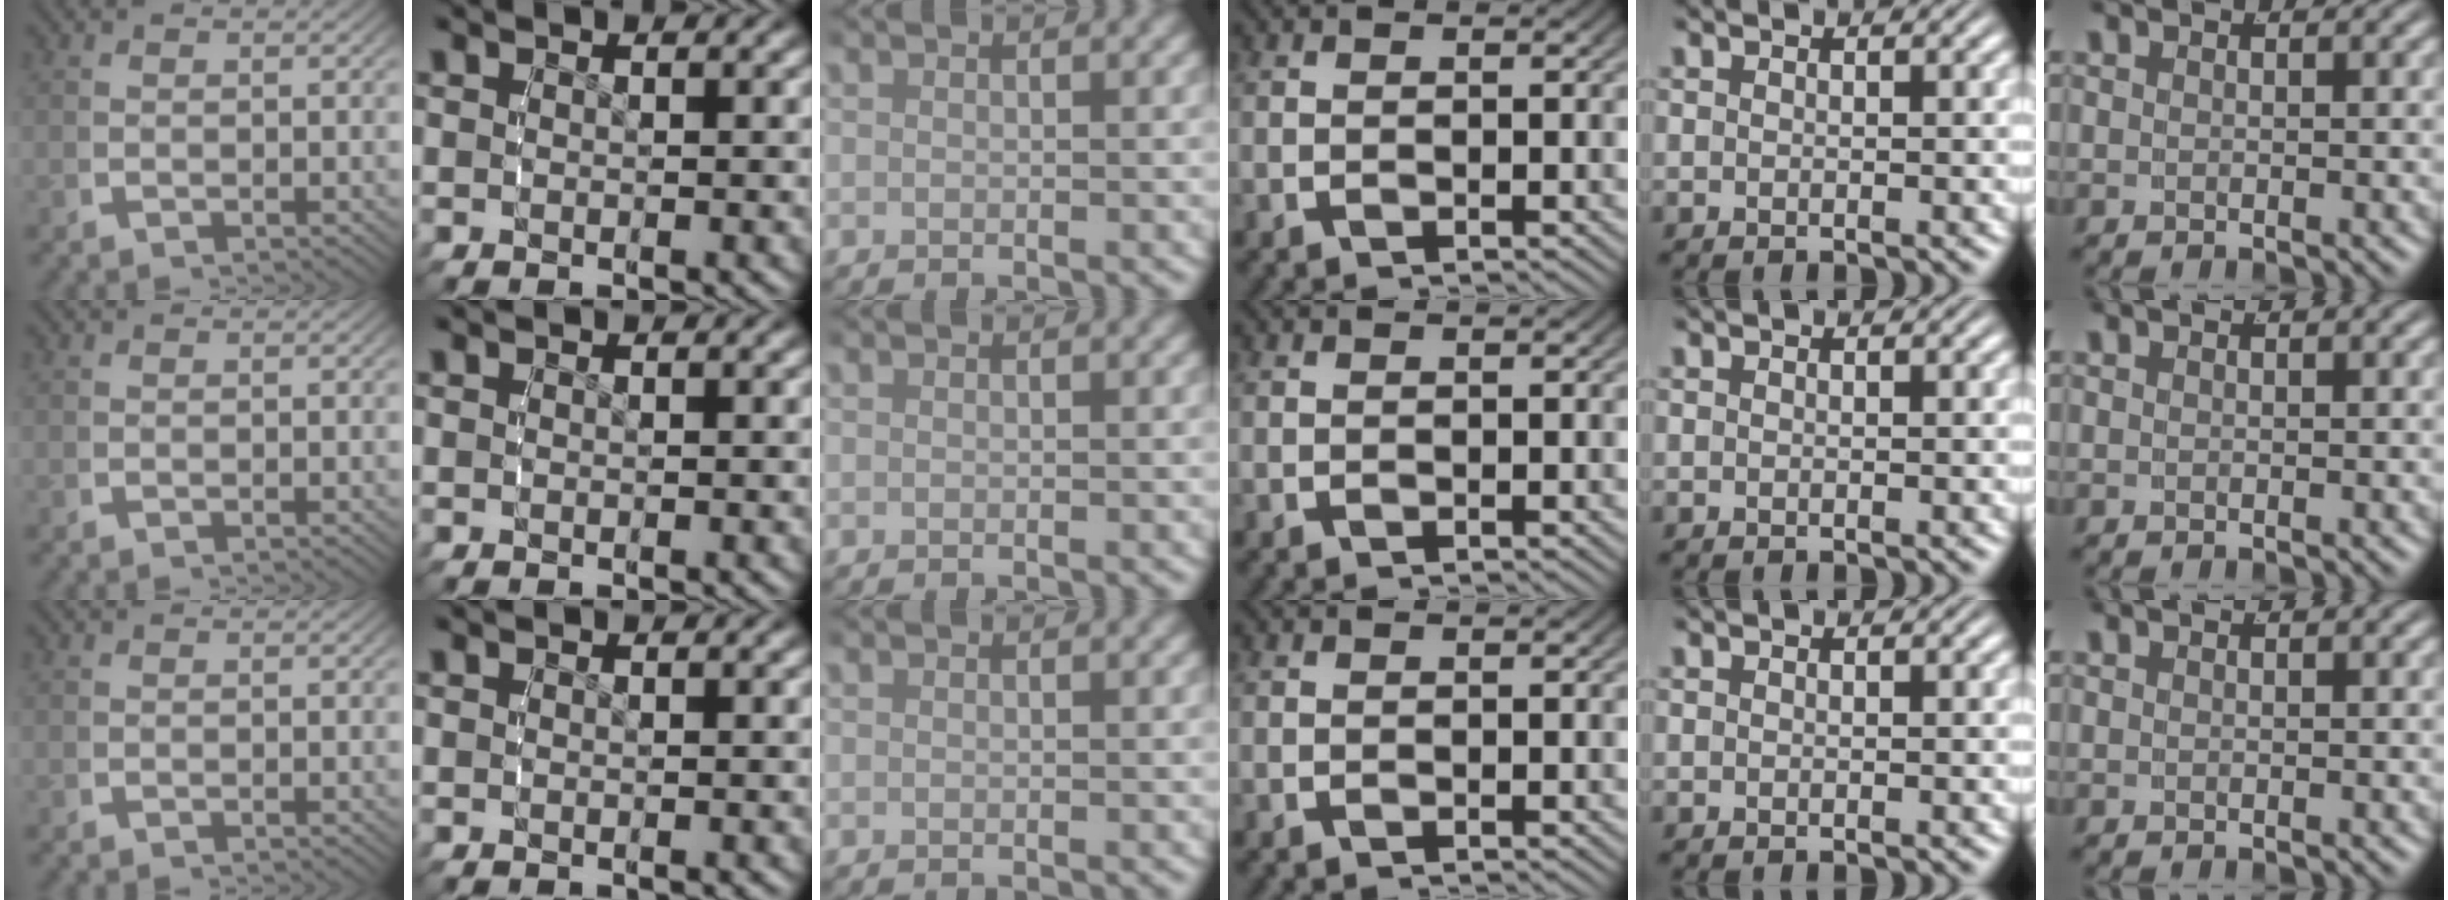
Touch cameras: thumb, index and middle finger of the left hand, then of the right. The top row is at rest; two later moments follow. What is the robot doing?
{"motion": "reach", "object": "plastic wrap"}